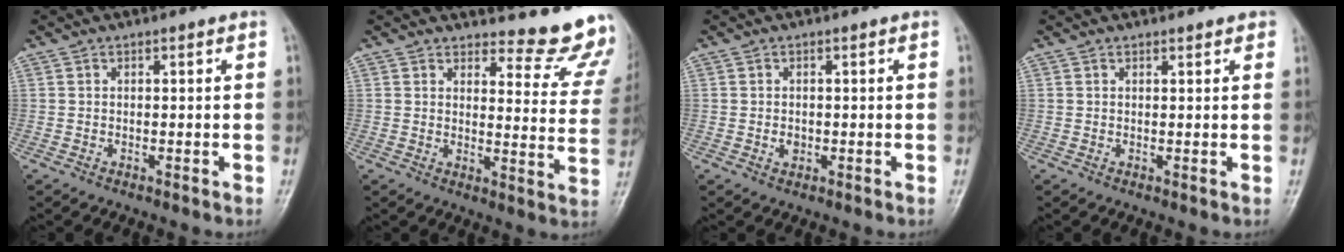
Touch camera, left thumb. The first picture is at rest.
{"total": 13.2, "force": [12.5, 2.8, 3.1], "torque": [0.001, -0.140, 0.126]}
{"total": 1.5, "force": [-0.2, 1.2, 0.9], "torque": [-0.011, 0.001, -0.001]}
{"total": 1.5, "force": [1.2, 0.5, 0.6], "torque": [0.000, -0.002, 0.012]}